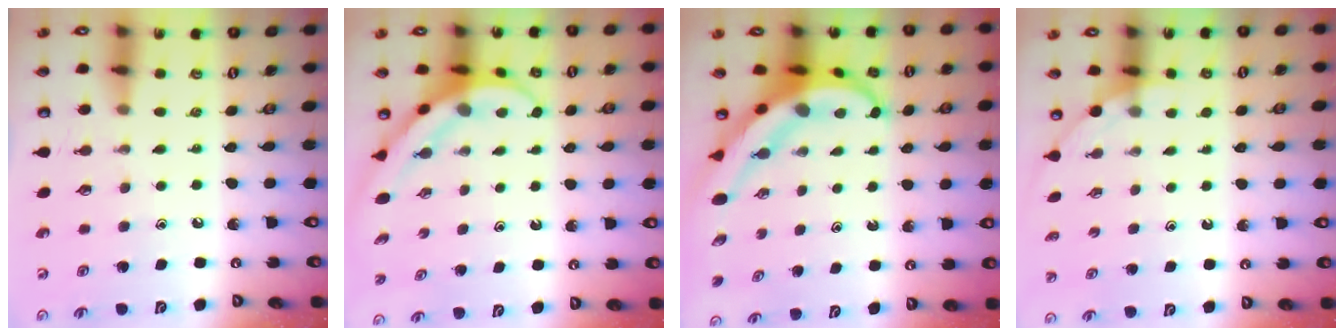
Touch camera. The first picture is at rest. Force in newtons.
{"total": 6.6, "press": 6.6, "slide": 0.5}
{"total": 7.9, "press": 7.9, "slide": 0.9}
{"total": 0.9, "press": 0.9, "slide": 0.2}